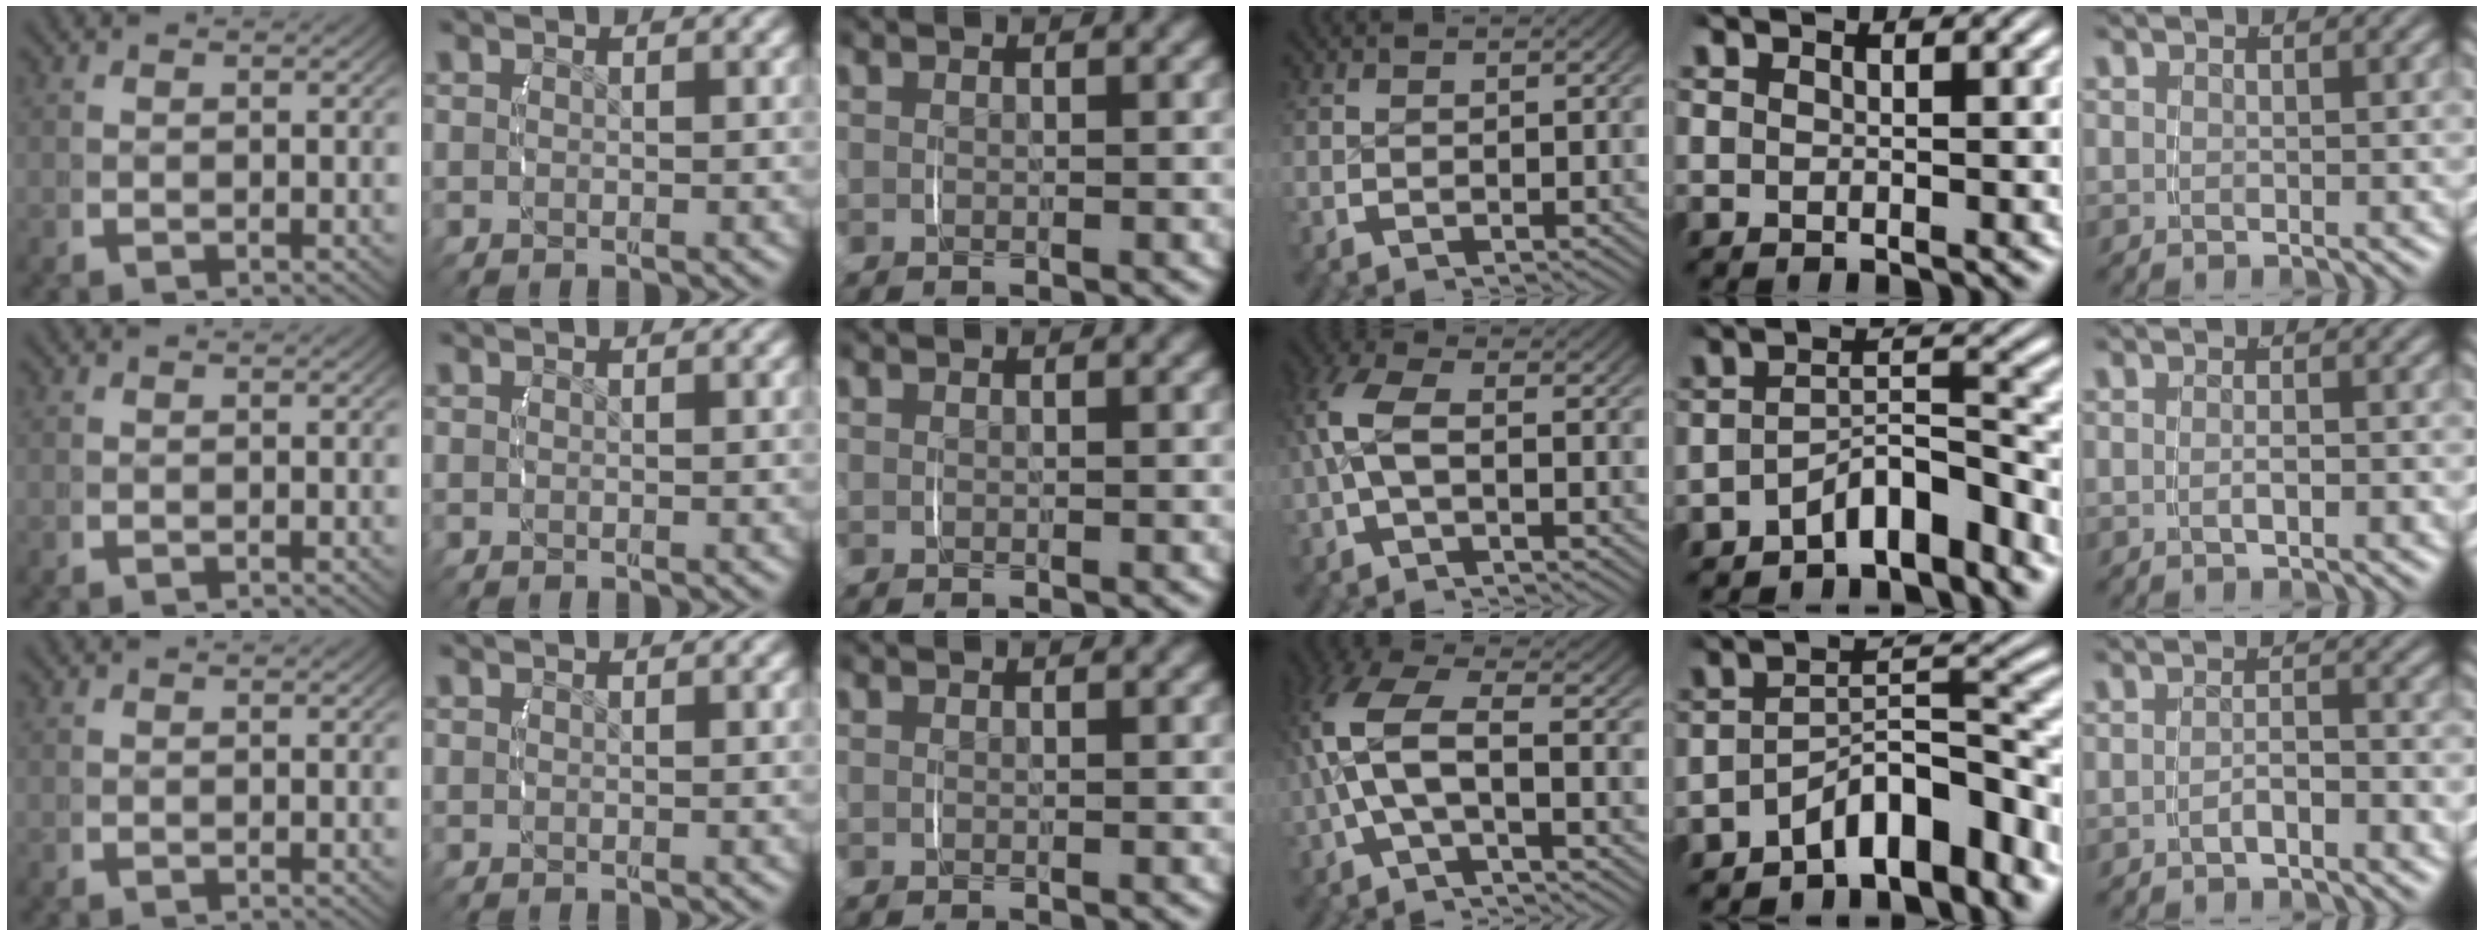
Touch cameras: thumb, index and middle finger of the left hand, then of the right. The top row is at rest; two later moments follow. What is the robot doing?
{"motion": "lift_and_place", "object": "toothpaste"}